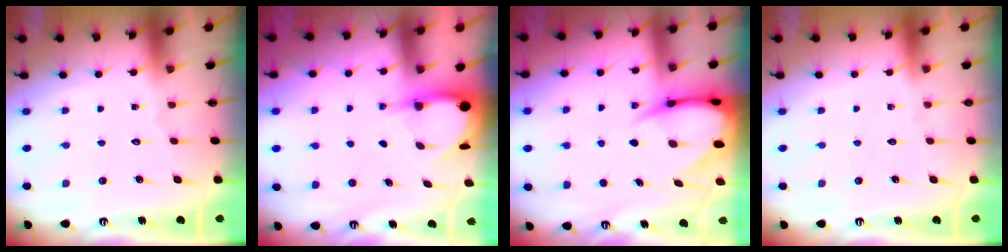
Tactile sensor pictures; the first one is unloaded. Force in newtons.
{"total": 3.9, "press": 3.9, "slide": 0.6}
{"total": 8.2, "press": 8.2, "slide": 0.7}
{"total": 0.0}